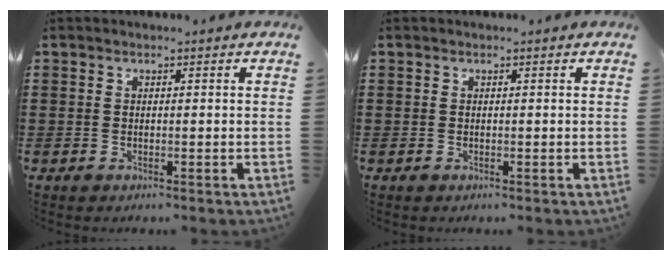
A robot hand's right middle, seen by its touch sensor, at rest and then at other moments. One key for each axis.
{"total": 0.0}